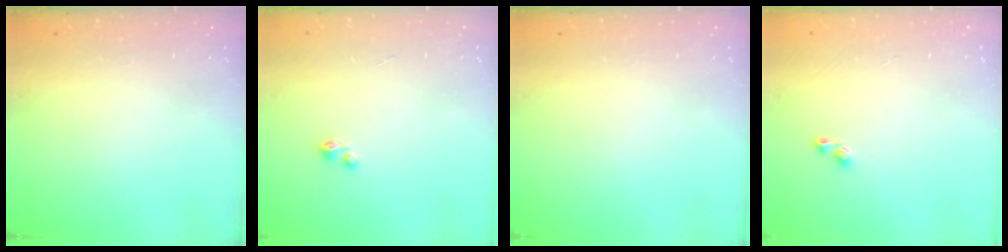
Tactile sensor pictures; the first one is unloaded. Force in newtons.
{"total": 1.6, "press": 1.6, "slide": 0.2}
{"total": 0.0}
{"total": 2.9, "press": 2.6, "slide": 1.3}